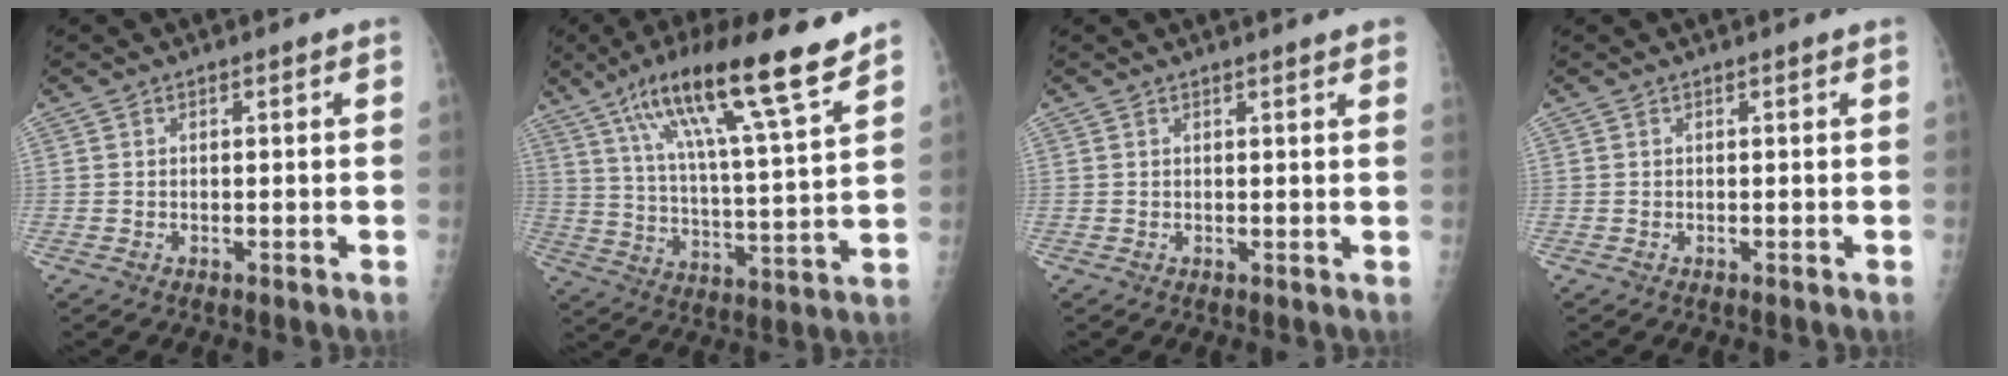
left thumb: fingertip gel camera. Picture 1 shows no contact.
{"total": 20.3, "force": [13.6, 2.2, 14.9], "torque": [-0.235, -0.047, 0.228]}
{"total": 3.3, "force": [2.7, 0.2, 1.9], "torque": [-0.020, -0.002, 0.022]}
{"total": 0.0}